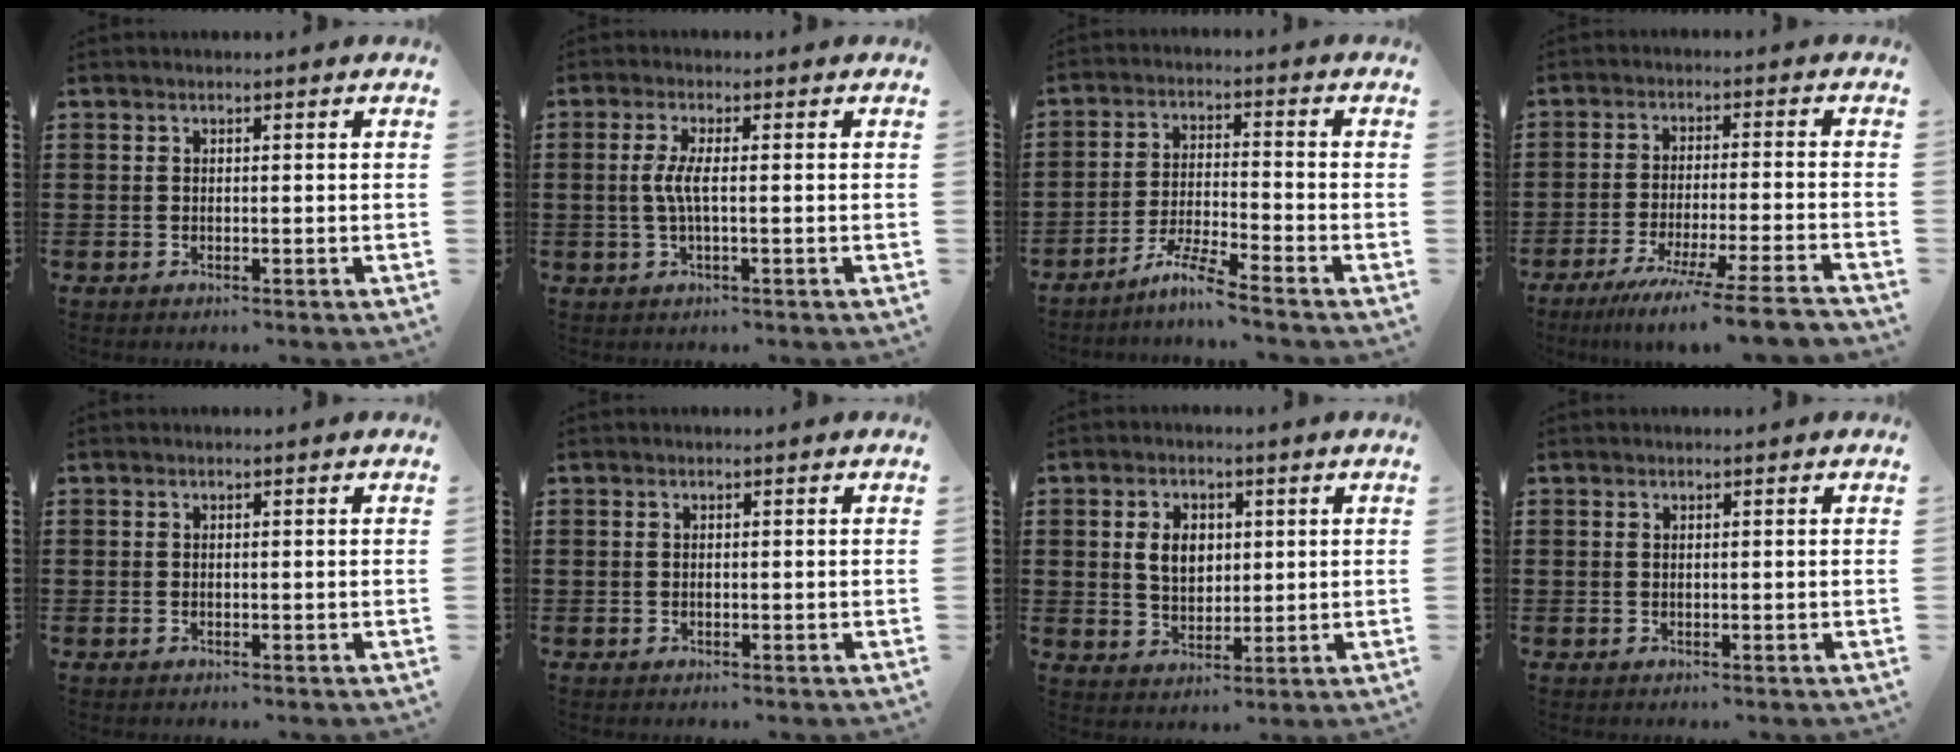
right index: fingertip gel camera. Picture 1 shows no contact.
{"total": 3.5, "force": [-0.2, 0.4, 3.5], "torque": [-0.079, -0.007, -0.011]}
{"total": 5.6, "force": [-4.8, -0.6, 2.6], "torque": [-0.066, -0.016, -0.096]}
{"total": 6.9, "force": [-5.6, -1.3, 3.8], "torque": [-0.071, -0.024, -0.110]}
{"total": 0.0}
{"total": 0.0}
{"total": 5.0, "force": [1.0, 3.6, 3.4], "torque": [-0.069, 0.010, 0.014]}
{"total": 0.0}